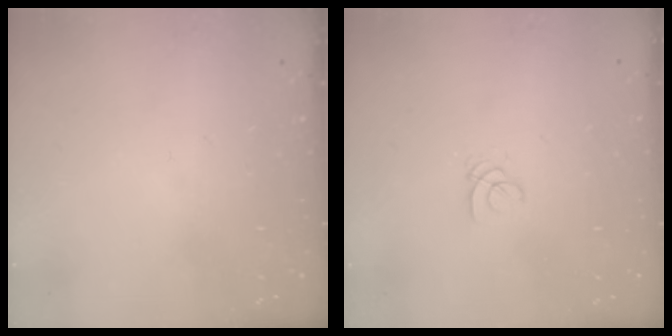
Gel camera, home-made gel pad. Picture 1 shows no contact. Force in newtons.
{"total": 1.4, "press": 1.4, "slide": 0.1}